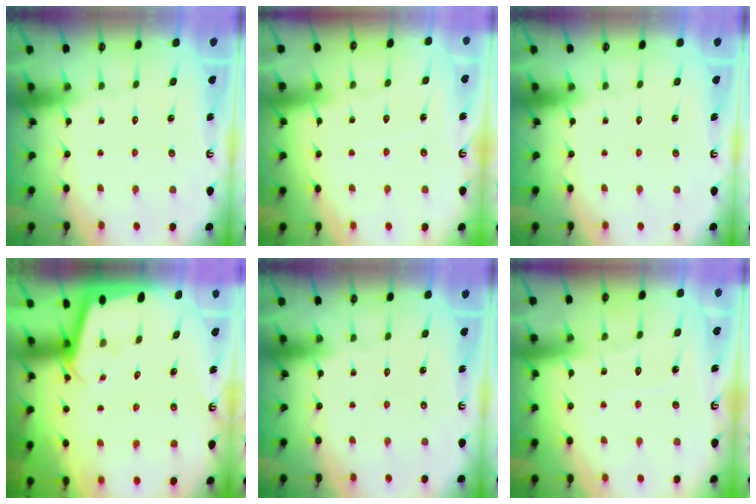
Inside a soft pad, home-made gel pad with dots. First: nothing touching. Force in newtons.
{"total": 4.0, "press": 4.0, "slide": 0.3}
{"total": 0.0}
{"total": 2.3, "press": 2.3, "slide": 0.1}
{"total": 0.0}
{"total": 5.2, "press": 5.2, "slide": 0.6}